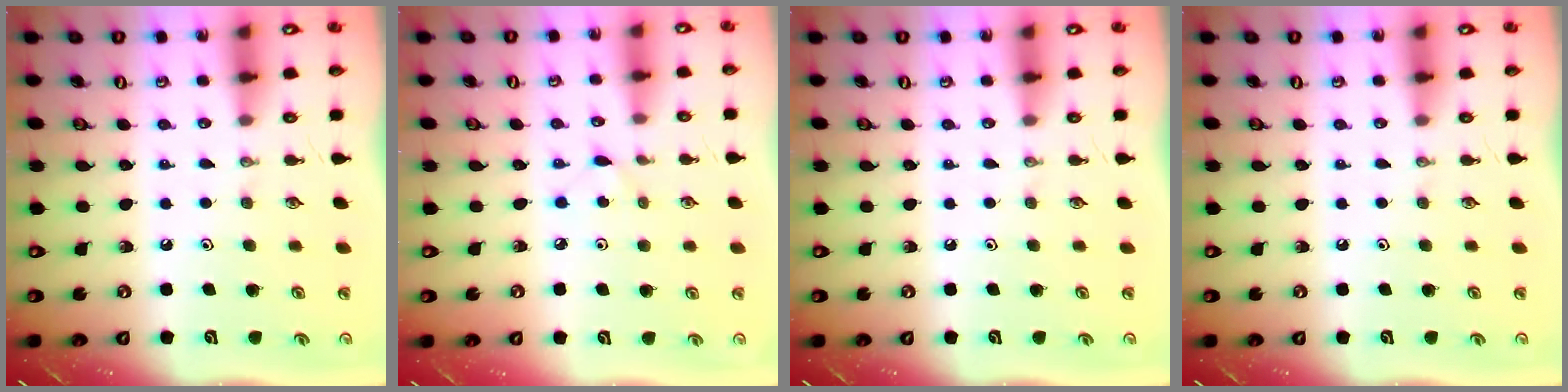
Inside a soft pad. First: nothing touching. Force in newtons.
{"total": 2.7, "press": 2.7, "slide": 0.4}
{"total": 0.0}
{"total": 0.0}